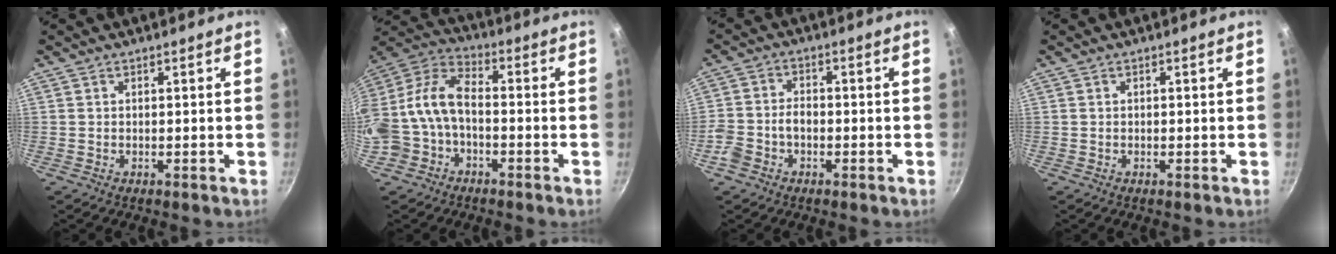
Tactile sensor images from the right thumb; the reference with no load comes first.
{"total": 12.8, "force": [-3.1, 8.5, 9.1], "torque": [-0.180, 0.053, -0.068]}
{"total": 5.5, "force": [-2.4, 3.8, 3.2], "torque": [-0.056, 0.031, -0.052]}
{"total": 0.0}